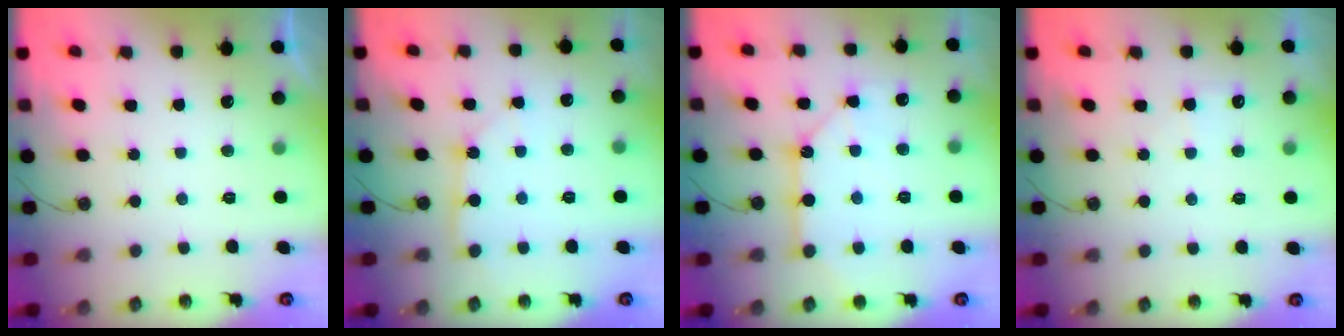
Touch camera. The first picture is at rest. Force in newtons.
{"total": 4.3, "press": 4.3, "slide": 0.4}
{"total": 10.7, "press": 10.7, "slide": 1.0}
{"total": 3.9, "press": 3.9, "slide": 0.4}